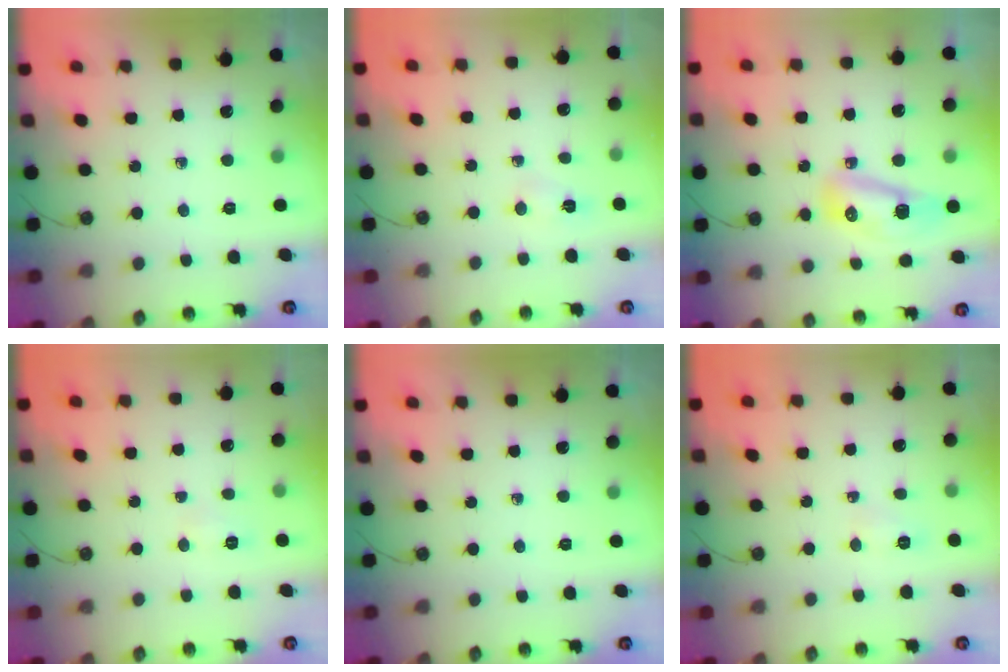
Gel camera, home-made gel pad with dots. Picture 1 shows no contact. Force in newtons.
{"total": 3.2, "press": 1.9, "slide": 2.6}
{"total": 9.5, "press": 9.5, "slide": 1.3}
{"total": 3.8, "press": 3.8, "slide": 0.4}
{"total": 0.0}
{"total": 11.5, "press": 5.4, "slide": 10.1}